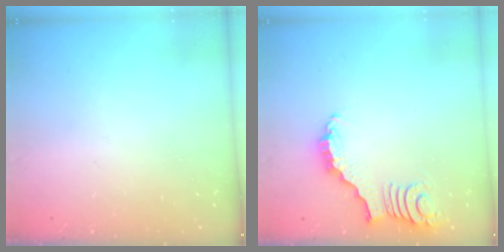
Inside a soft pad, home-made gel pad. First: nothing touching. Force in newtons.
{"total": 2.7, "press": 2.7, "slide": 0.4}